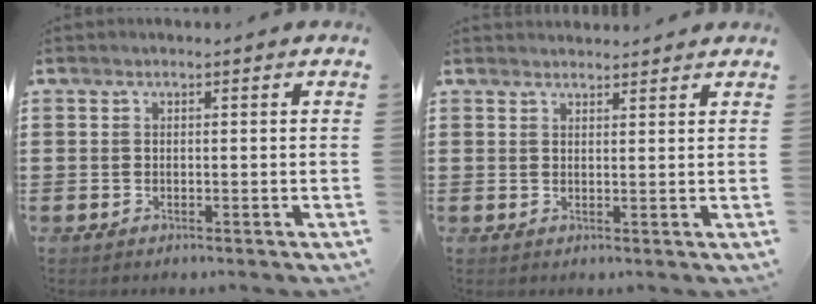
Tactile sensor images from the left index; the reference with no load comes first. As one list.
[{"total": 1.7, "force": [1.7, 0.2, -0.1], "torque": [-0.002, 0.001, 0.033]}]